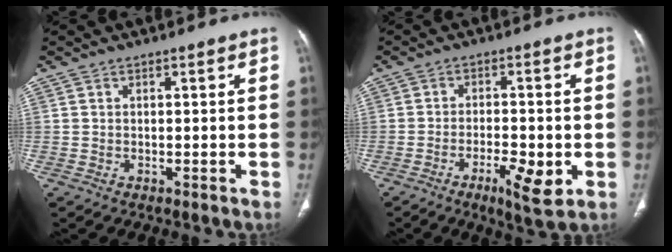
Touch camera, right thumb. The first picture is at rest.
{"total": 7.3, "force": [-2.7, 2.1, 6.4], "torque": [-0.106, 0.000, -0.041]}